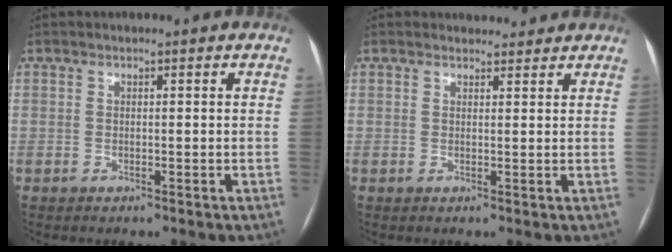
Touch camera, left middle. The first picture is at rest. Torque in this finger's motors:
{"motor_torque": [0.16, -0.32, -0.08, 0.00]}